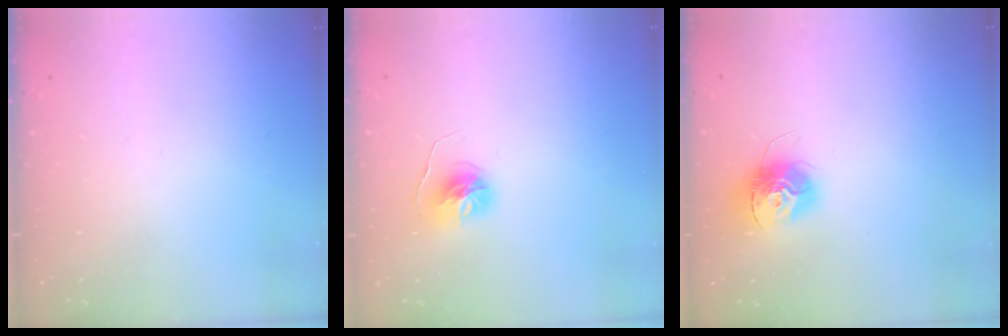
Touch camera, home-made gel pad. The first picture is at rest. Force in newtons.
{"total": 6.4, "press": 6.4, "slide": 0.6}
{"total": 13.6, "press": 13.5, "slide": 1.3}